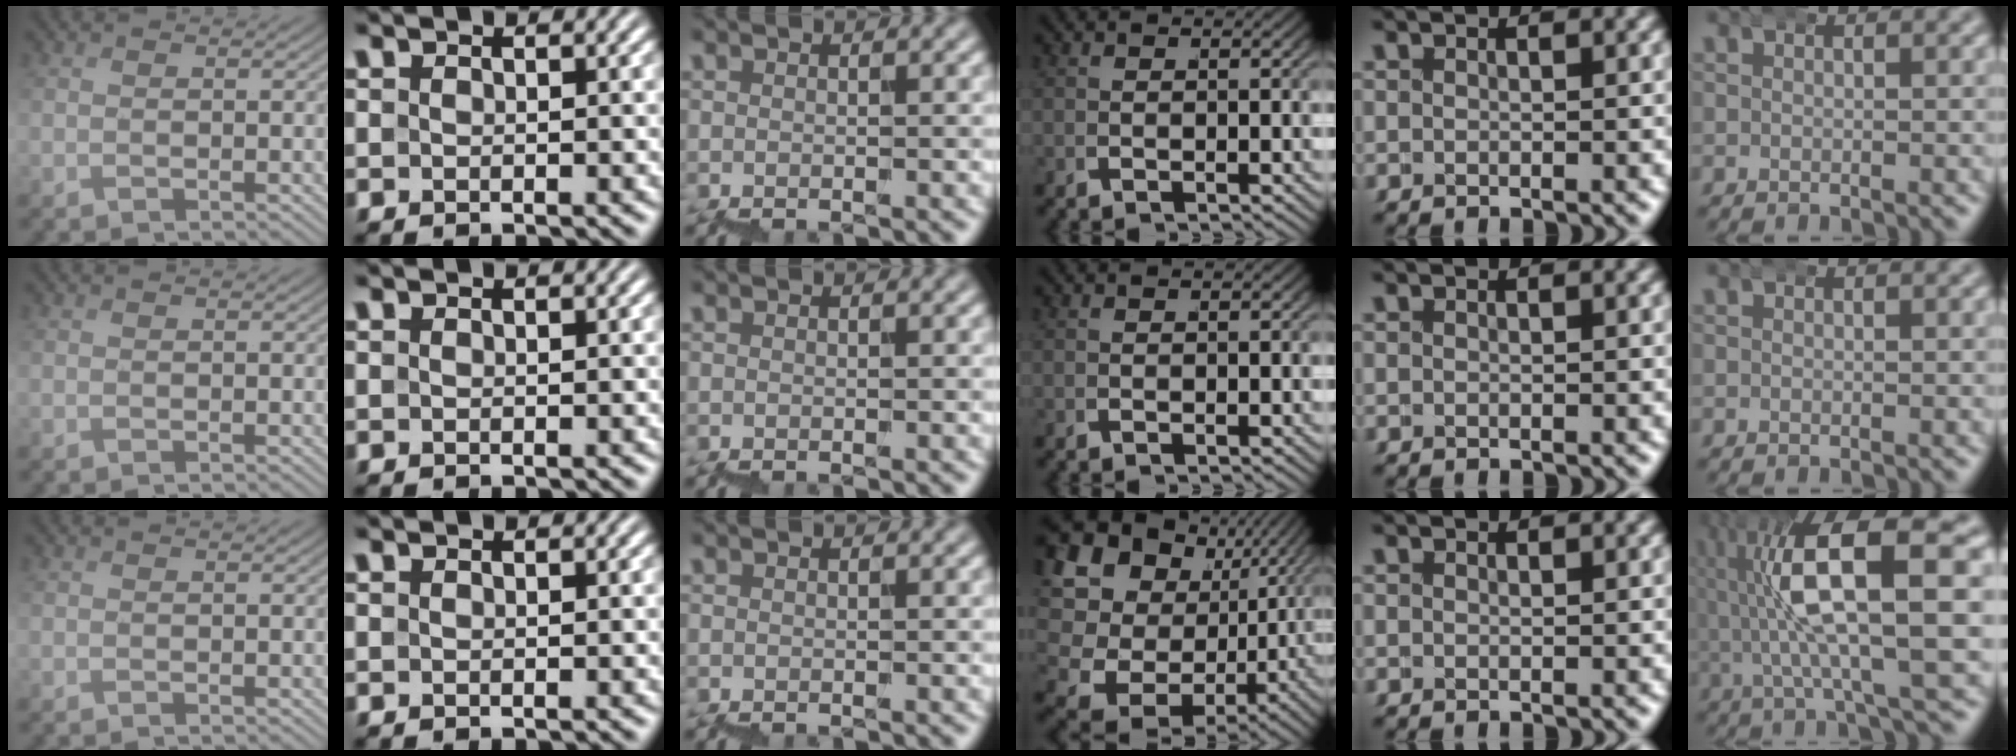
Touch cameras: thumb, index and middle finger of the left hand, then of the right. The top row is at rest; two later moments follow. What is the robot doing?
{"motion": "wrap", "object": "bubble wrap"}